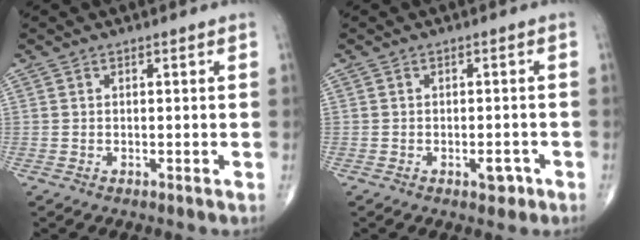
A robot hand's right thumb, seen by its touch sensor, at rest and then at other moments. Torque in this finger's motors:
{"motor_torque": [2.46, 1.58, 1.62, -0.92, 0.62]}